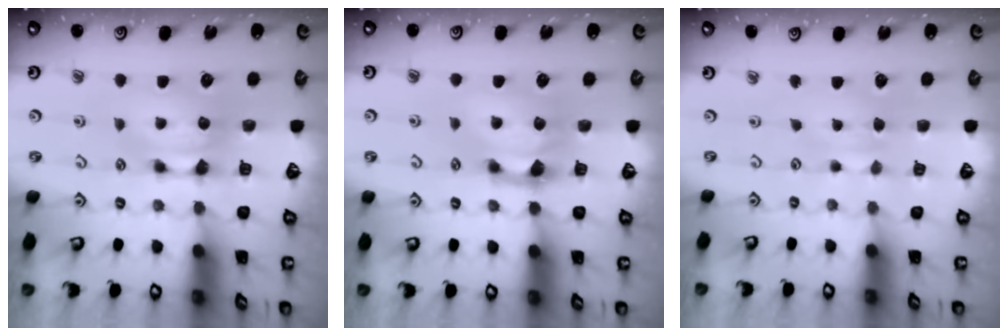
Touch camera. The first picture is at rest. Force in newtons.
{"total": 2.2, "press": 2.1, "slide": 0.9}
{"total": 2.7, "press": 2.7, "slide": 0.5}